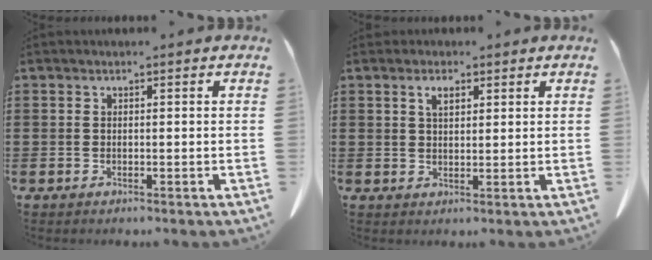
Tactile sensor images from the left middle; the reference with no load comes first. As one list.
[{"total": 2.6, "force": [1.6, 1.1, 1.8], "torque": [-0.031, 0.001, 0.027]}]